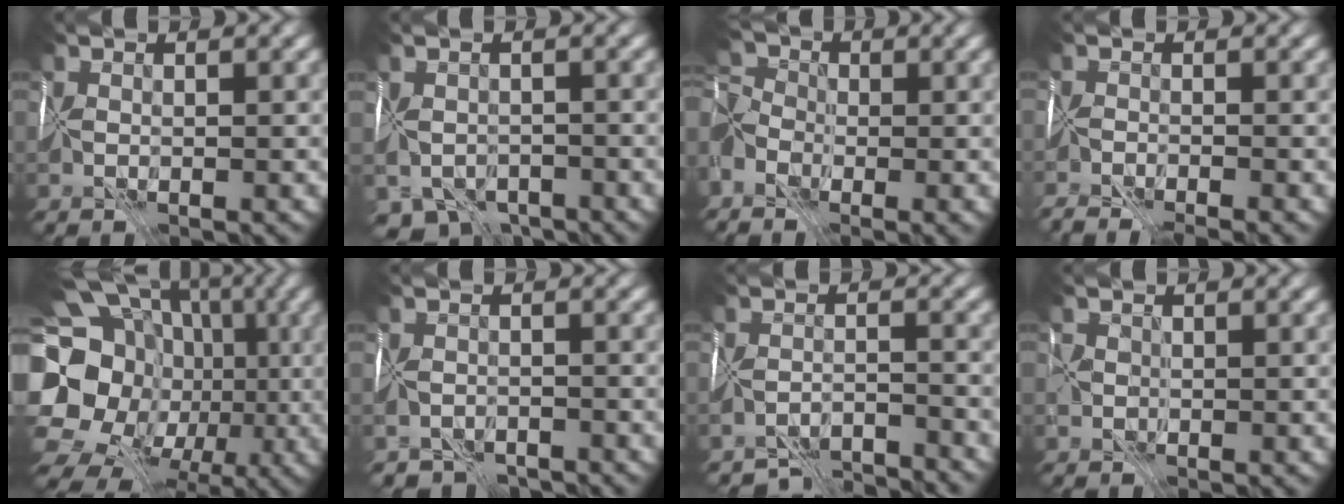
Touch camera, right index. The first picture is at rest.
{"total": 6.6, "force": [-4.9, 3.6, 2.6], "torque": [-0.041, -0.021, -0.068]}
{"total": 7.2, "force": [-3.0, 4.5, 4.7], "torque": [-0.102, -0.007, -0.041]}
{"total": 6.3, "force": [-5.5, 1.6, 2.6], "torque": [-0.042, -0.018, -0.073]}
{"total": 19.7, "force": [-2.9, 17.1, 9.2], "torque": [-0.164, -0.020, -0.063]}
{"total": 3.2, "force": [-3.0, 1.1, 0.2], "torque": [0.003, -0.003, -0.049]}
{"total": 5.9, "force": [-5.9, 0.4, 0.7], "torque": [-0.010, -0.009, -0.089]}
{"total": 0.7, "force": [0.2, 0.5, -0.4], "torque": [0.011, 0.001, 0.003]}